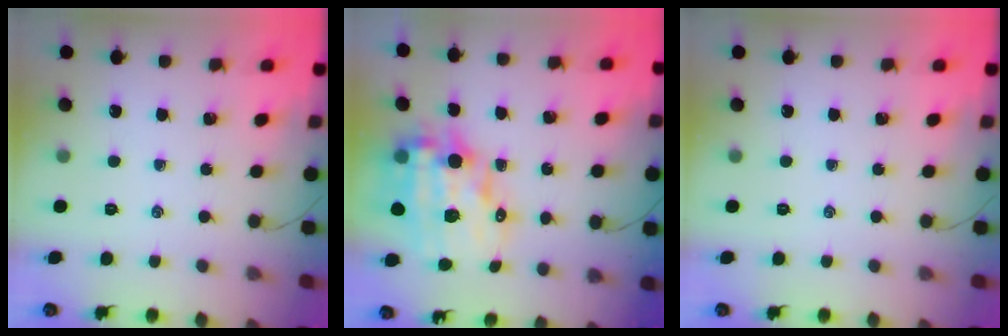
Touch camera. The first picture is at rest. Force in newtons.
{"total": 16.4, "press": 15.9, "slide": 3.8}
{"total": 0.0}